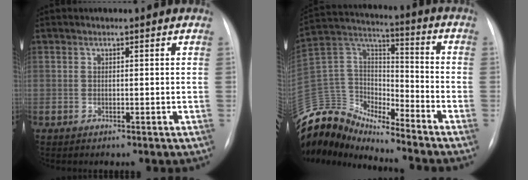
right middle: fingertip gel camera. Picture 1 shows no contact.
{"total": 13.6, "force": [-13.3, 2.5, 1.4], "torque": [-0.032, 0.070, -0.258]}